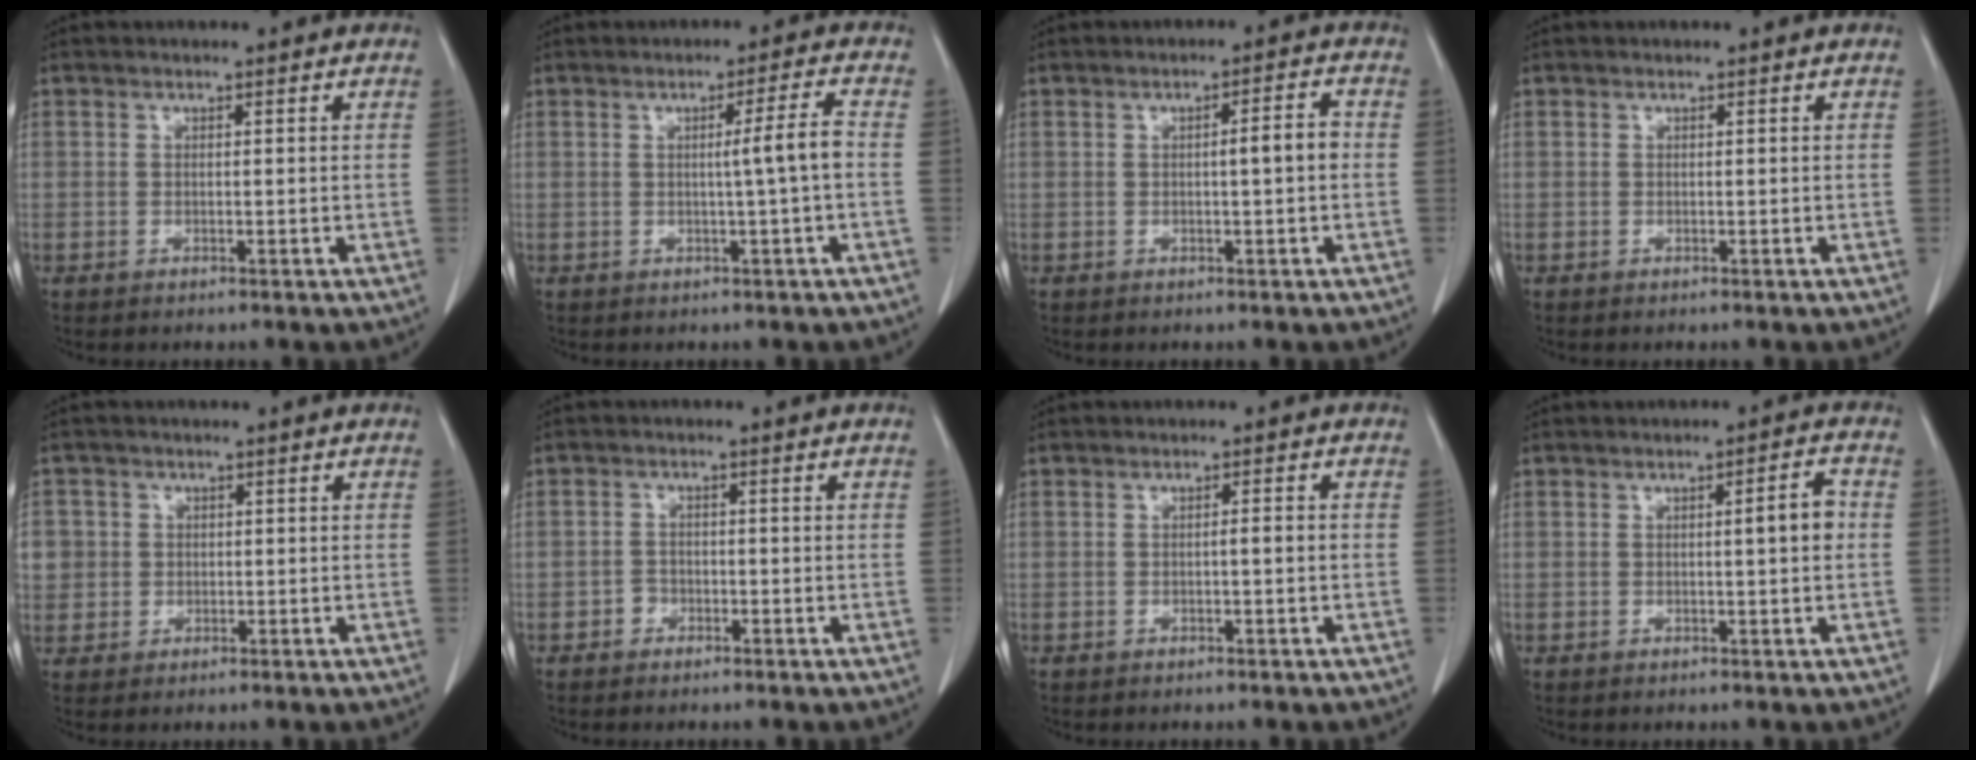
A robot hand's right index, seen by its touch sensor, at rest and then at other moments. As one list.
[{"total": 4.1, "force": [-0.4, -1.0, 3.9], "torque": [-0.060, 0.002, -0.004]}, {"total": 3.4, "force": [-0.1, 0.3, 3.4], "torque": [-0.052, 0.005, -0.002]}, {"total": 0.0}, {"total": 4.4, "force": [0.7, 4.3, 0.3], "torque": [0.001, 0.009, 0.016]}, {"total": 1.4, "force": [-0.8, 1.2, 0.3], "torque": [-0.001, 0.006, -0.015]}, {"total": 1.2, "force": [-0.3, 0.0, 1.1], "torque": [-0.016, 0.002, -0.003]}, {"total": 3.4, "force": [0.2, 0.3, 3.4], "torque": [-0.051, 0.005, 0.002]}]